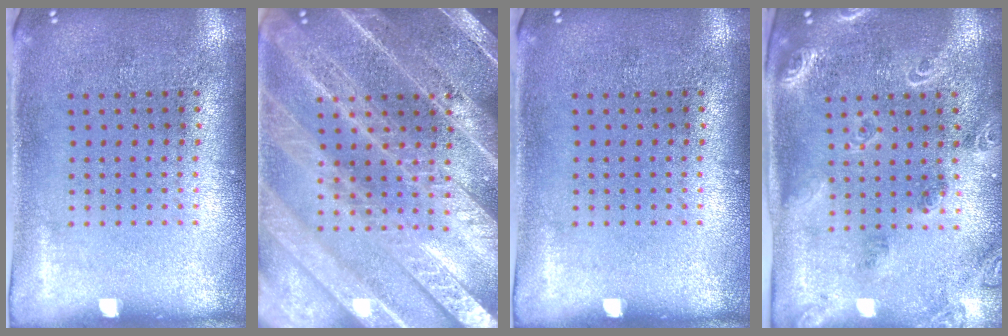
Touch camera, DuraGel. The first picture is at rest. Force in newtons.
{"total": 5.9, "press": 5.8, "slide": 0.7}
{"total": 0.0}
{"total": 1.8, "press": 1.7, "slide": 0.4}